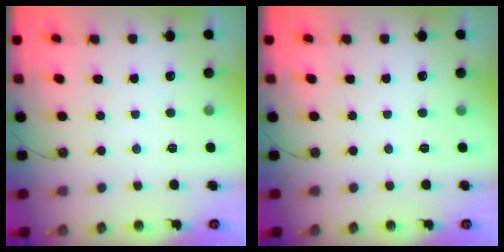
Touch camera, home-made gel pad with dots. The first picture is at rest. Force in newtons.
{"total": 0.0}